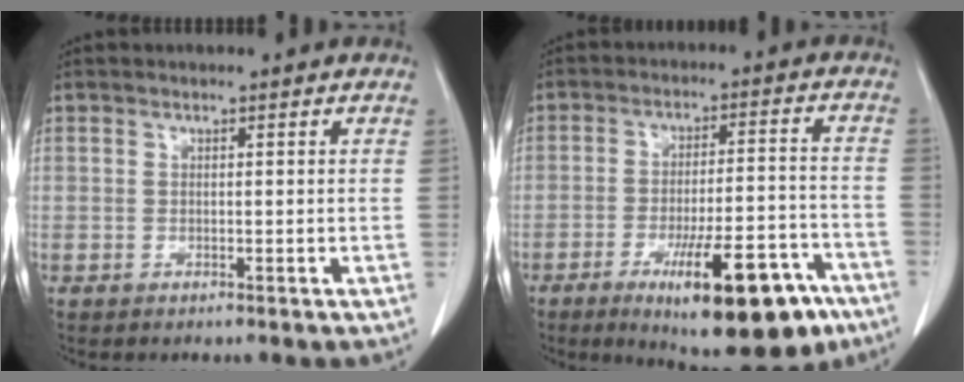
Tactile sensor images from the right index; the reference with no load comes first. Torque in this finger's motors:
{"motor_torque": [1.39, -0.75, 0.66, 0.16]}